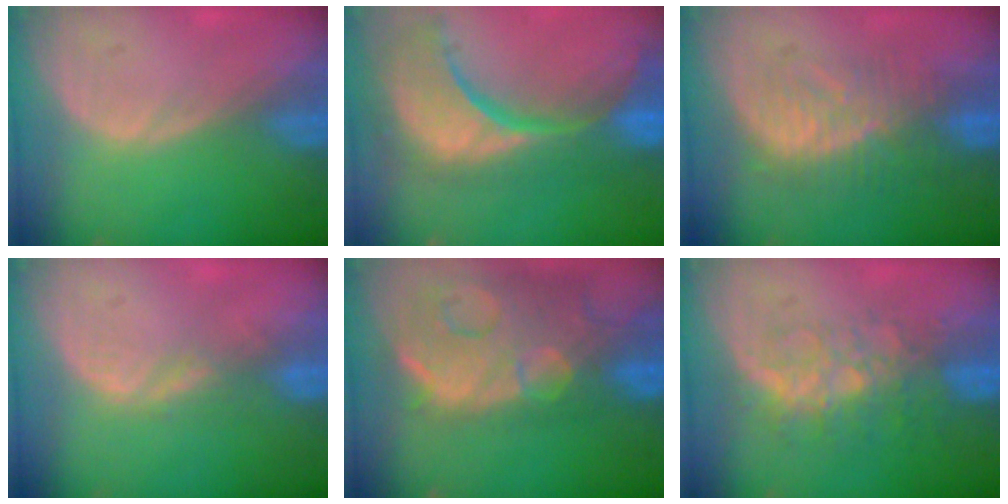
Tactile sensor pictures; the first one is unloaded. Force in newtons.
{"total": 15.3, "press": 12.1, "slide": 9.4}
{"total": 8.3, "press": 8.1, "slide": 1.7}
{"total": 2.7, "press": 2.1, "slide": 1.7}
{"total": 14.8, "press": 12.0, "slide": 8.7}
{"total": 8.2, "press": 7.0, "slide": 4.1}